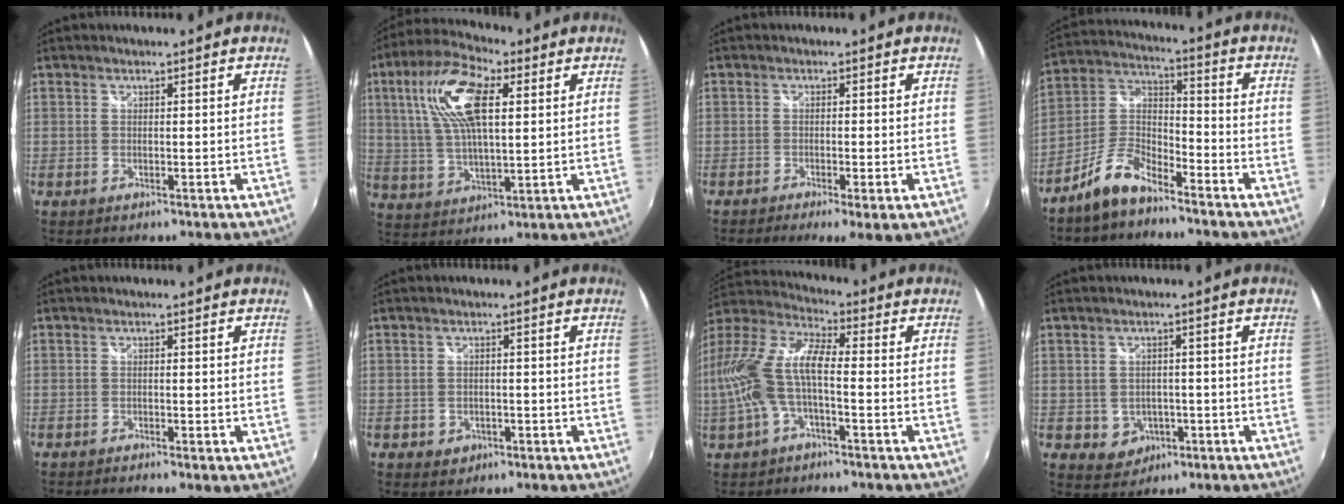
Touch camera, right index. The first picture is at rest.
{"total": 15.4, "force": [5.1, 6.4, 13.0], "torque": [-0.255, 0.025, 0.093]}
{"total": 5.1, "force": [-3.0, 0.7, 4.1], "torque": [-0.081, -0.023, -0.044]}
{"total": 9.1, "force": [-6.7, 3.2, 5.2], "torque": [-0.128, 0.024, -0.133]}
{"total": 1.9, "force": [-1.3, 0.2, 1.4], "torque": [-0.027, -0.007, -0.023]}
{"total": 3.0, "force": [-1.3, 2.6, 0.9], "torque": [-0.024, 0.002, -0.013]}
{"total": 14.5, "force": [-2.1, 5.4, 13.3], "torque": [-0.268, 0.007, -0.042]}
{"total": 4.7, "force": [-1.4, 4.3, 1.2], "torque": [-0.037, 0.008, -0.006]}